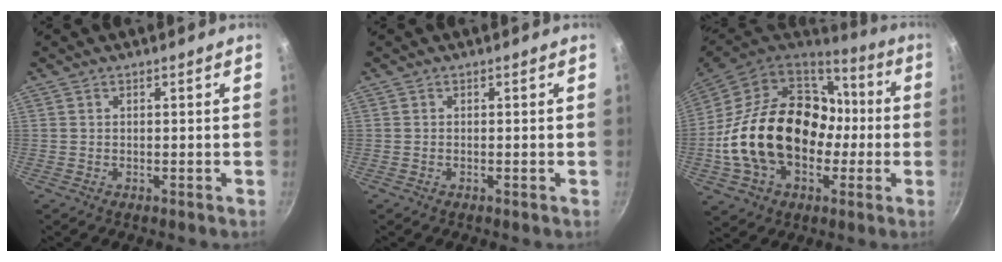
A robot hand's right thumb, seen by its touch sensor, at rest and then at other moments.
{"total": 0.0}
{"total": 27.7, "force": [-2.3, 19.5, 19.5], "torque": [-0.328, 0.056, -0.025]}